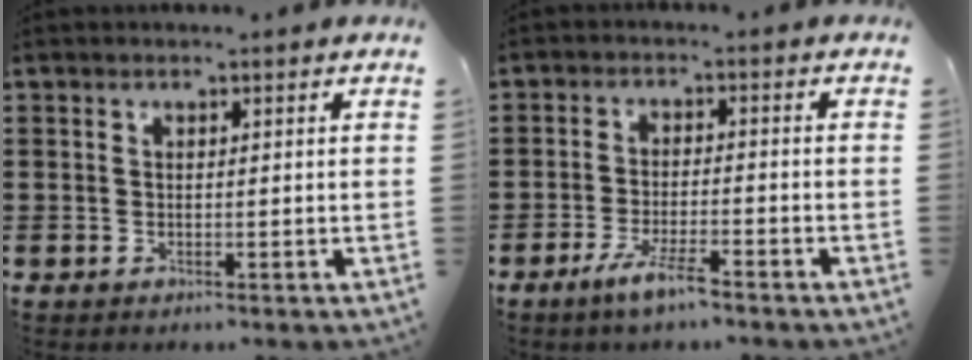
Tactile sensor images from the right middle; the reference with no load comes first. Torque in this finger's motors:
{"motor_torque": [2.14, 0.00, 0.10, 0.05]}